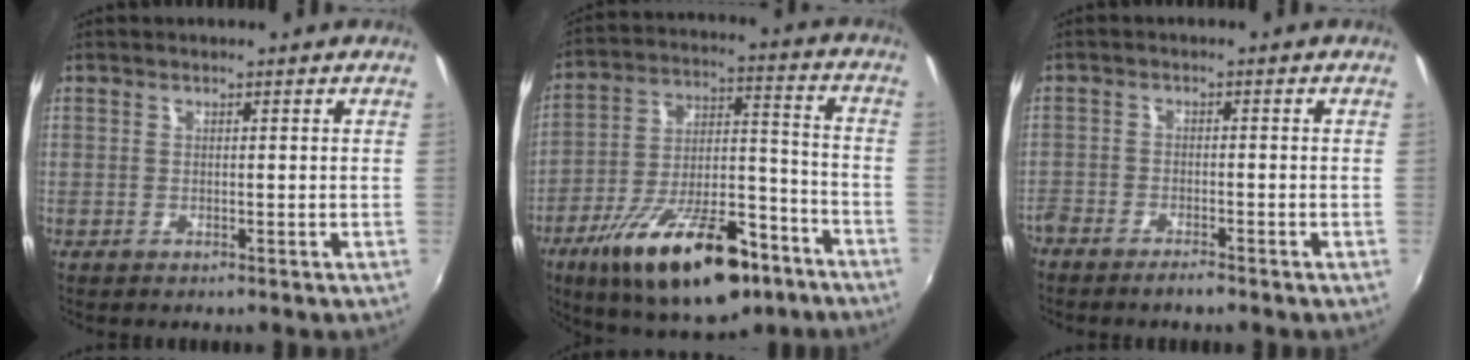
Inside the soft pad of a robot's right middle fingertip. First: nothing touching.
{"total": 24.0, "force": [-14.5, 9.4, 16.7], "torque": [-0.282, -0.011, -0.219]}
{"total": 4.9, "force": [-4.2, 1.4, 2.1], "torque": [-0.065, -0.013, -0.080]}